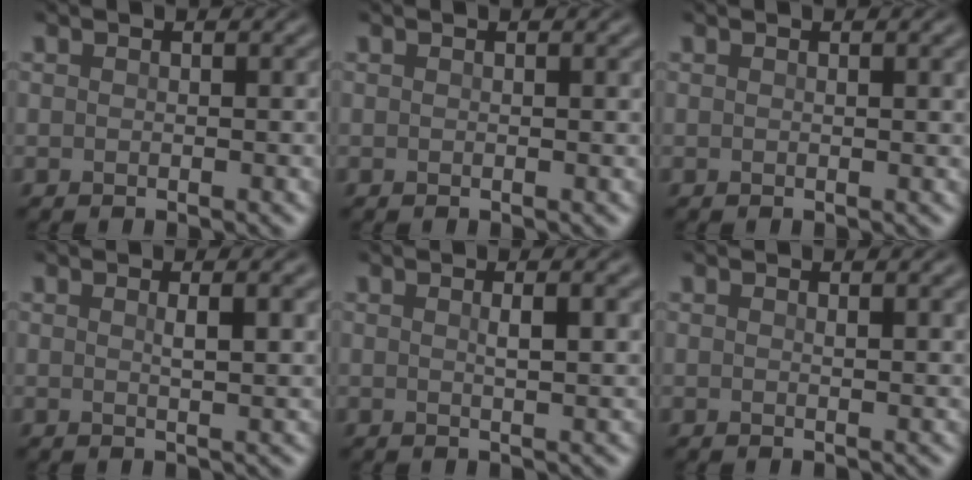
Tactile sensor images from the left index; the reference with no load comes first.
{"total": 0.6, "force": [0.2, 0.1, 0.6], "torque": [-0.004, 0.002, 0.002]}
{"total": 1.4, "force": [0.5, 0.4, 1.2], "torque": [-0.010, 0.002, 0.005]}
{"total": 3.1, "force": [0.9, 0.8, 2.8], "torque": [-0.032, 0.004, 0.013]}
{"total": 3.0, "force": [0.8, 0.8, 2.8], "torque": [-0.031, 0.005, 0.011]}
{"total": 1.5, "force": [0.8, 0.5, 1.1], "torque": [-0.009, 0.000, 0.009]}